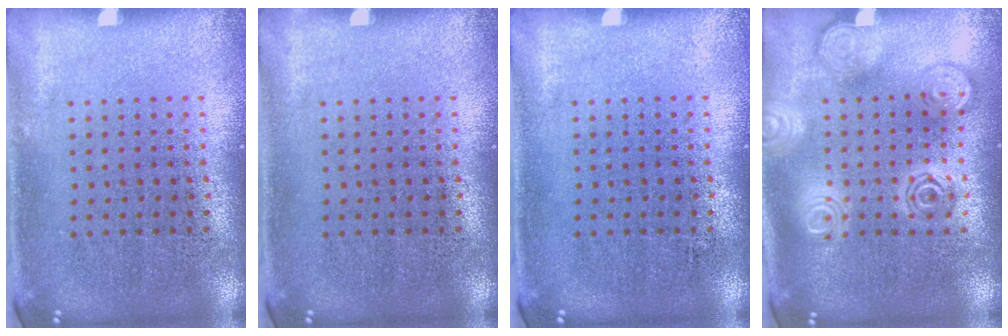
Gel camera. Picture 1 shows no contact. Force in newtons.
{"total": 0.0}
{"total": 0.0}
{"total": 1.9, "press": 1.9, "slide": 0.2}